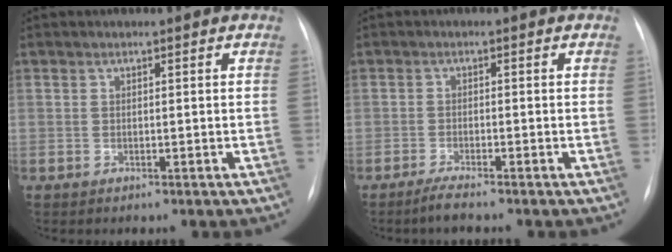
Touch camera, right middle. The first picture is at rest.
{"total": 2.2, "force": [-1.9, -0.1, 1.2], "torque": [-0.031, -0.006, -0.035]}